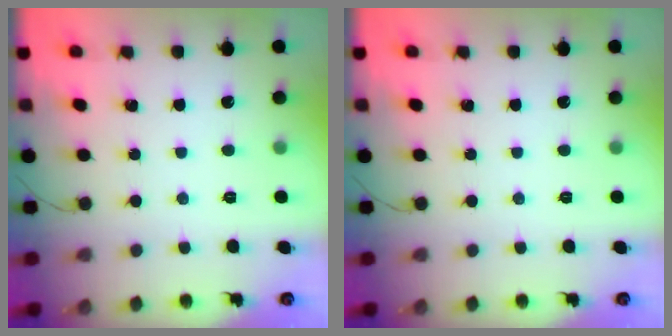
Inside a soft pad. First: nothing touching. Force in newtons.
{"total": 0.0}